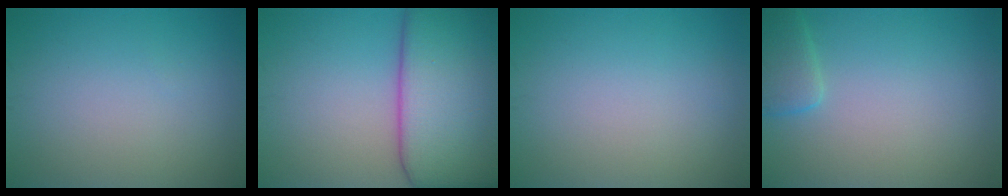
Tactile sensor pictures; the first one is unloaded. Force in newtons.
{"total": 14.0, "press": 14.0, "slide": 0.8}
{"total": 0.0}
{"total": 2.3, "press": 2.3, "slide": 0.2}